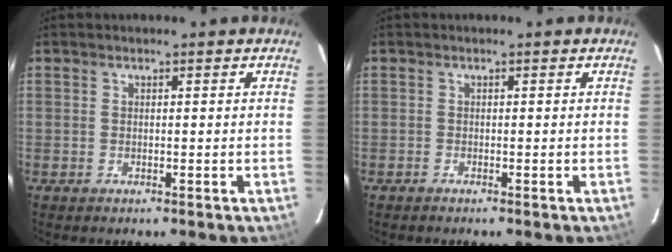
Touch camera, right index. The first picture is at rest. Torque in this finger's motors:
{"motor_torque": [0.02, 0.01, -0.02, 0.00]}